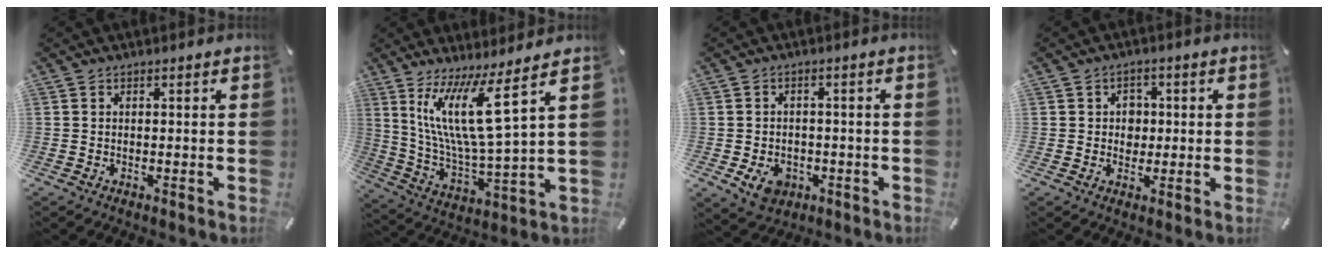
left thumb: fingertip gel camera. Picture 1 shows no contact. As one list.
[{"total": 15.6, "force": [8.2, 2.2, 13.1], "torque": [-0.287, -0.042, 0.129]}, {"total": 6.3, "force": [-2.3, 5.0, 3.1], "torque": [-0.052, 0.005, -0.044]}, {"total": 4.1, "force": [0.0, 3.9, 1.5], "torque": [-0.011, -0.001, -0.007]}]